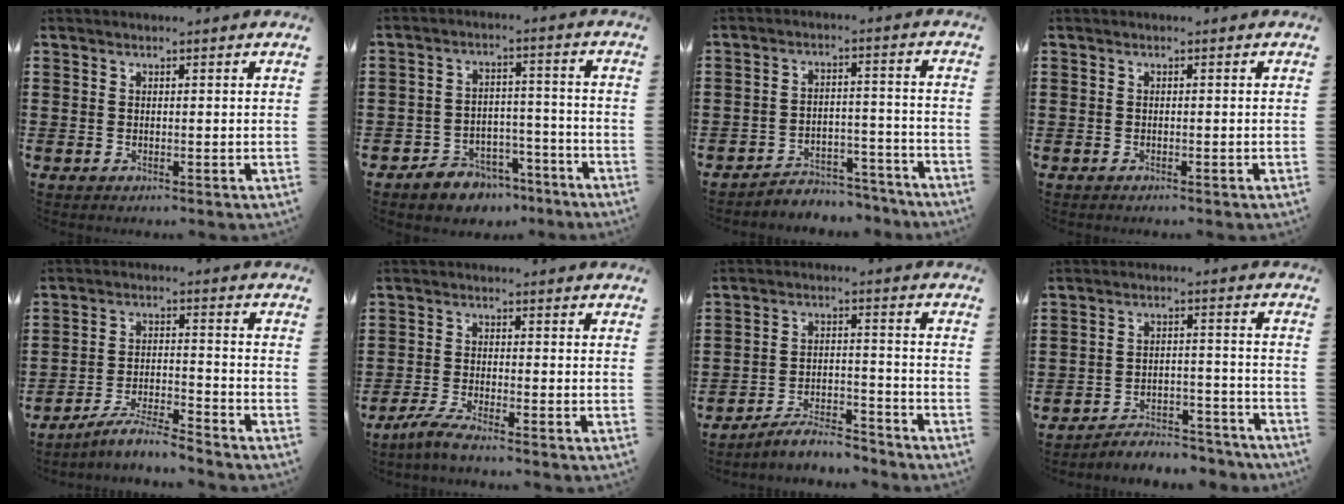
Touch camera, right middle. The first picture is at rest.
{"total": 5.3, "force": [-4.7, 2.3, 0.5], "torque": [-0.010, 0.022, -0.094]}
{"total": 4.7, "force": [-4.6, 1.0, 0.3], "torque": [-0.006, 0.014, -0.098]}
{"total": 0.6, "force": [-0.5, 0.2, 0.0], "torque": [-0.001, 0.001, -0.012]}
{"total": 5.9, "force": [-5.5, 0.2, 2.1], "torque": [-0.048, -0.006, -0.108]}
{"total": 3.2, "force": [-2.8, 0.0, 1.5], "torque": [-0.041, -0.005, -0.059]}
{"total": 6.0, "force": [-5.6, 0.8, 1.9], "torque": [-0.035, 0.006, -0.110]}
{"total": 4.9, "force": [-4.9, 0.7, 0.4], "torque": [-0.009, 0.010, -0.102]}